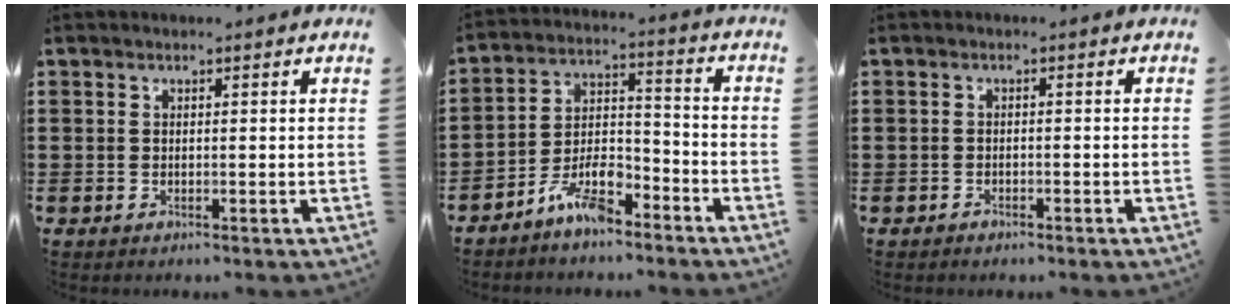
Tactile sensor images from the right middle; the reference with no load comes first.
{"total": 7.9, "force": [-6.4, 2.5, 4.0], "torque": [-0.080, 0.012, -0.123]}
{"total": 1.0, "force": [-0.9, 0.4, 0.1], "torque": [-0.004, 0.002, -0.020]}